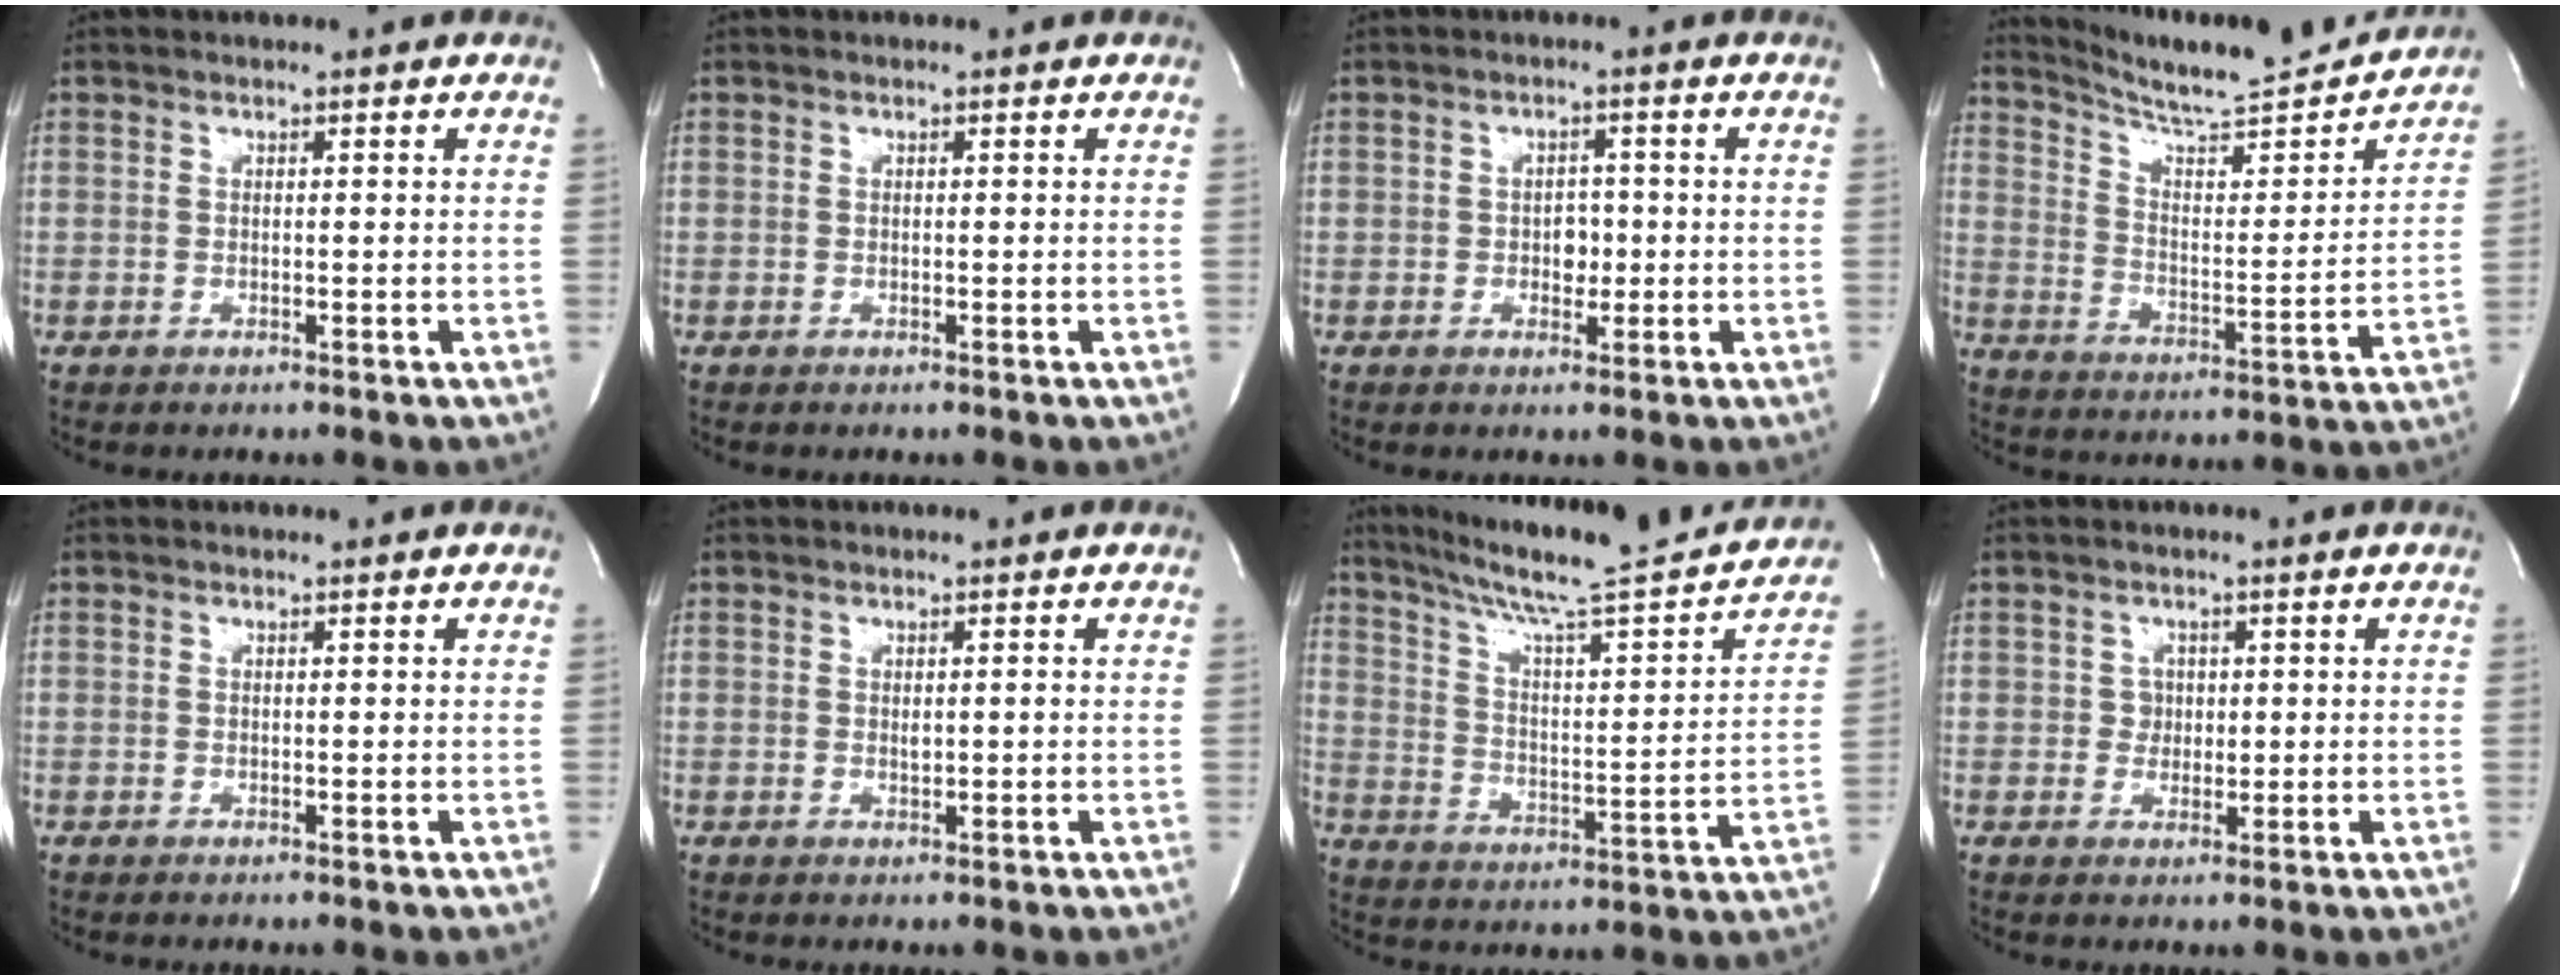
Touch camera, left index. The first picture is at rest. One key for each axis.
{"total": 0.0}
{"total": 2.5, "fx": -0.8, "fy": 1.7, "fz": 1.7, "tx": -0.019, "ty": 0.002, "tz": -0.011}
{"total": 20.4, "fx": 19.1, "fy": 1.1, "fz": 6.9, "tx": -0.108, "ty": -0.046, "tz": 0.270}
{"total": 0.0}
{"total": 1.0, "fx": -0.3, "fy": 0.3, "fz": 0.9, "tx": -0.017, "ty": -0.004, "tz": -0.002}
{"total": 24.4, "fx": 21.4, "fy": 1.4, "fz": 11.7, "tx": -0.183, "ty": -0.032, "tz": 0.291}
{"total": 1.9, "fx": -0.1, "fy": 1.8, "fz": 0.6, "tx": -0.006, "ty": -0.002, "tz": -0.002}